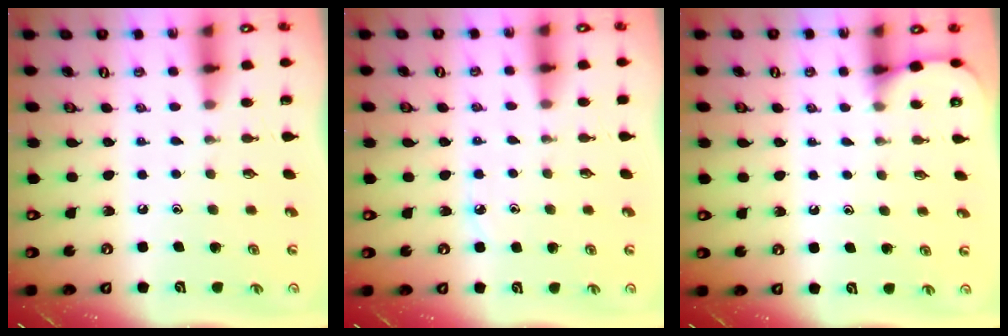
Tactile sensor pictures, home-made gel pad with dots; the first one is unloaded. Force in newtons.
{"total": 3.9, "press": 3.8, "slide": 0.5}
{"total": 3.5, "press": 3.5, "slide": 0.3}